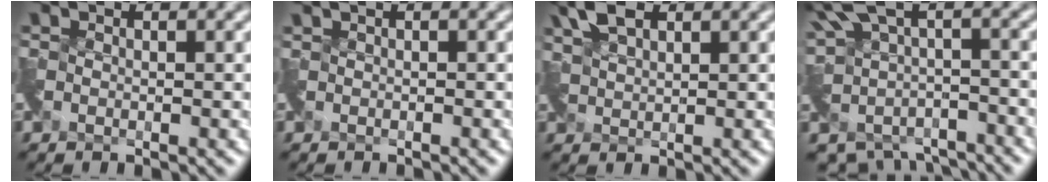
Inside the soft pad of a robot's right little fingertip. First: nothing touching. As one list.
[{"total": 0.8, "force": [-0.1, 0.2, 0.8], "torque": [-0.015, -0.008, -0.006]}, {"total": 3.3, "force": [2.6, 1.2, 1.7], "torque": [-0.046, 0.011, 0.057]}, {"total": 5.5, "force": [-1.3, 3.7, 4.0], "torque": [-0.082, -0.036, -0.006]}]